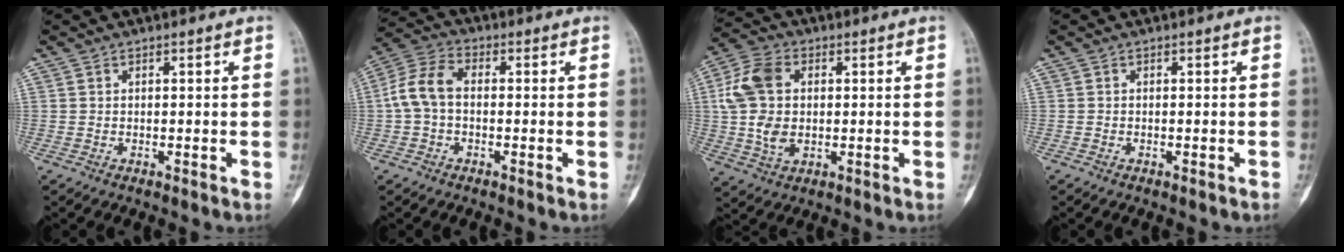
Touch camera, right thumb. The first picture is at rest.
{"total": 7.9, "force": [-0.4, 5.2, 5.9], "torque": [-0.115, 0.024, -0.020]}
{"total": 11.6, "force": [1.2, 8.0, 8.3], "torque": [-0.161, 0.010, 0.021]}
{"total": 0.0}